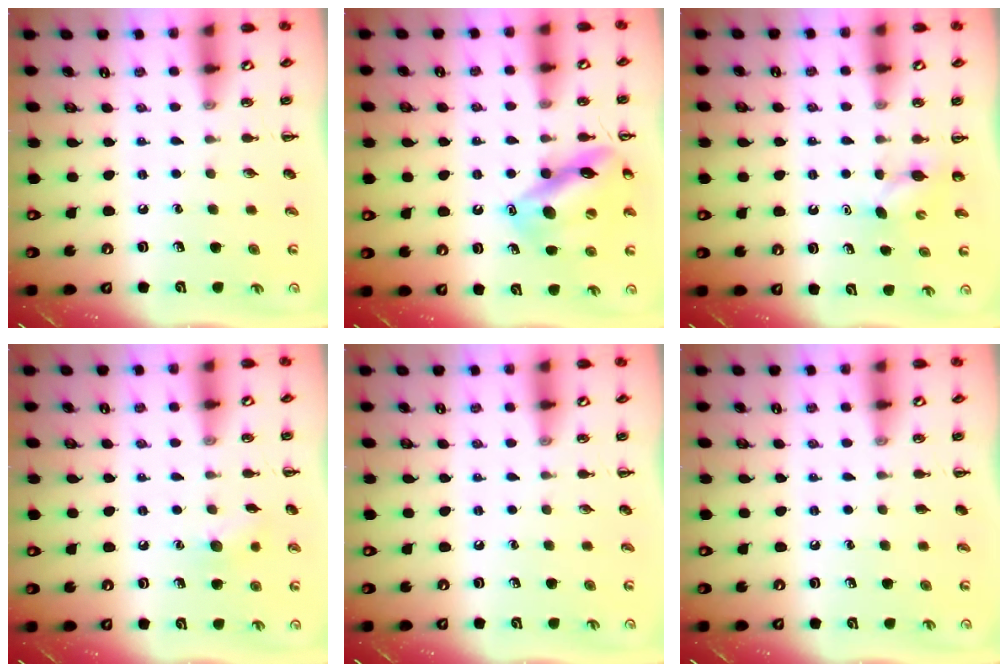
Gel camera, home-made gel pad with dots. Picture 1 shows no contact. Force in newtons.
{"total": 14.2, "press": 14.0, "slide": 2.1}
{"total": 3.2, "press": 3.1, "slide": 0.8}
{"total": 7.1, "press": 6.9, "slide": 1.6}
{"total": 0.0}
{"total": 0.0}